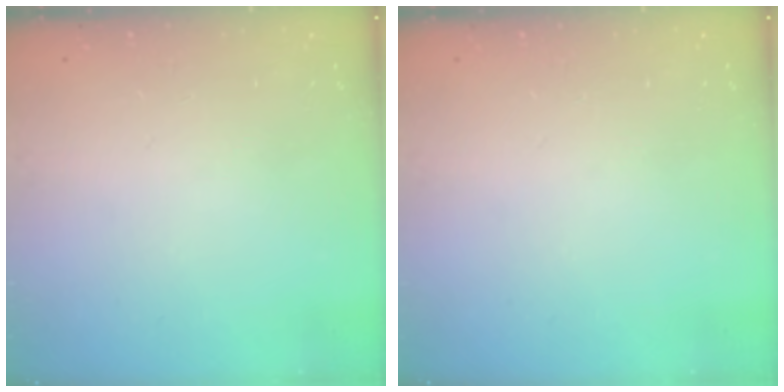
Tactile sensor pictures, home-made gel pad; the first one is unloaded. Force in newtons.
{"total": 0.0}